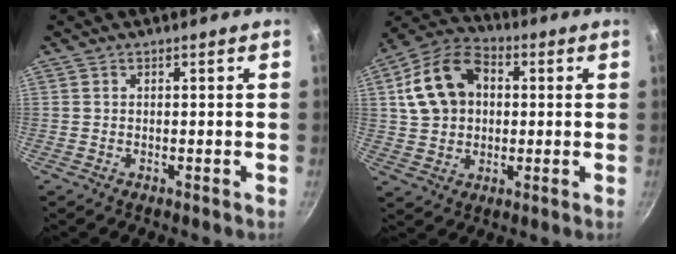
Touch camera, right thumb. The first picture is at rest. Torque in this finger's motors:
{"motor_torque": [-0.60, 0.83, 0.68, -0.53, 0.11]}